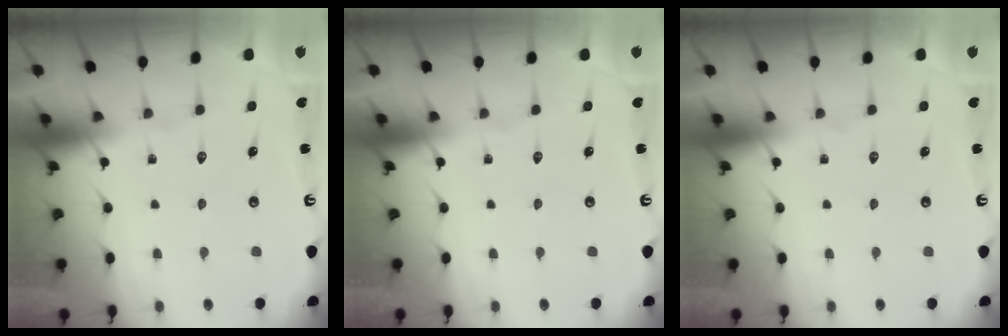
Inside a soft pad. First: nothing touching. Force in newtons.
{"total": 0.0}
{"total": 0.0}